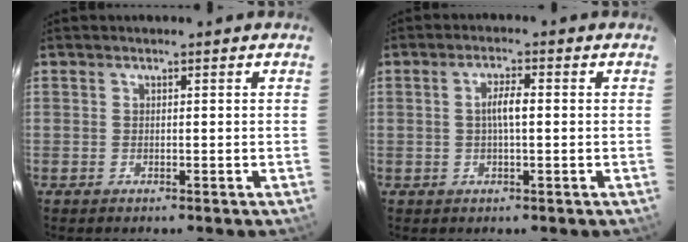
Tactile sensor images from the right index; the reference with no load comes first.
{"total": 3.4, "force": [0.1, 0.7, 3.3], "torque": [-0.062, 0.006, 0.002]}